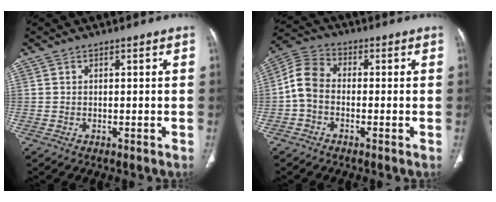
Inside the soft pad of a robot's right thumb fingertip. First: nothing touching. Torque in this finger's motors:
{"motor_torque": [-0.34, 0.51, -0.11, 0.24, 0.00]}